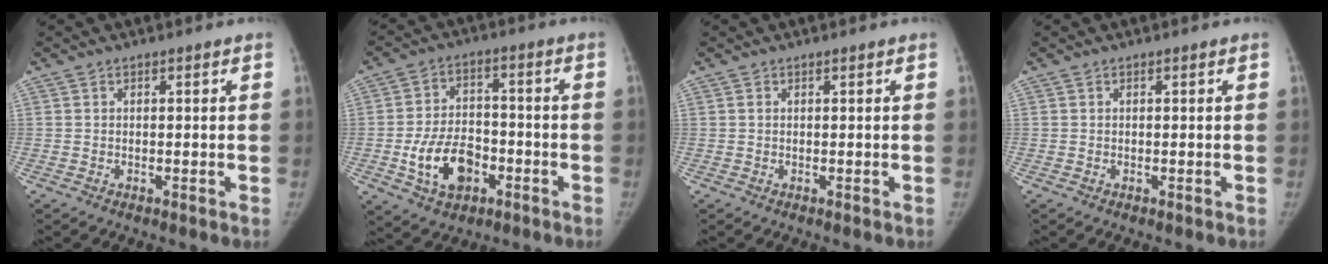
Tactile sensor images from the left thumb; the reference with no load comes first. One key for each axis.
{"total": 11.5, "fx": -4.1, "fy": 7.6, "fz": 7.6, "tx": -0.118, "ty": 0.024, "tz": -0.068}
{"total": 0.0}
{"total": 0.0}